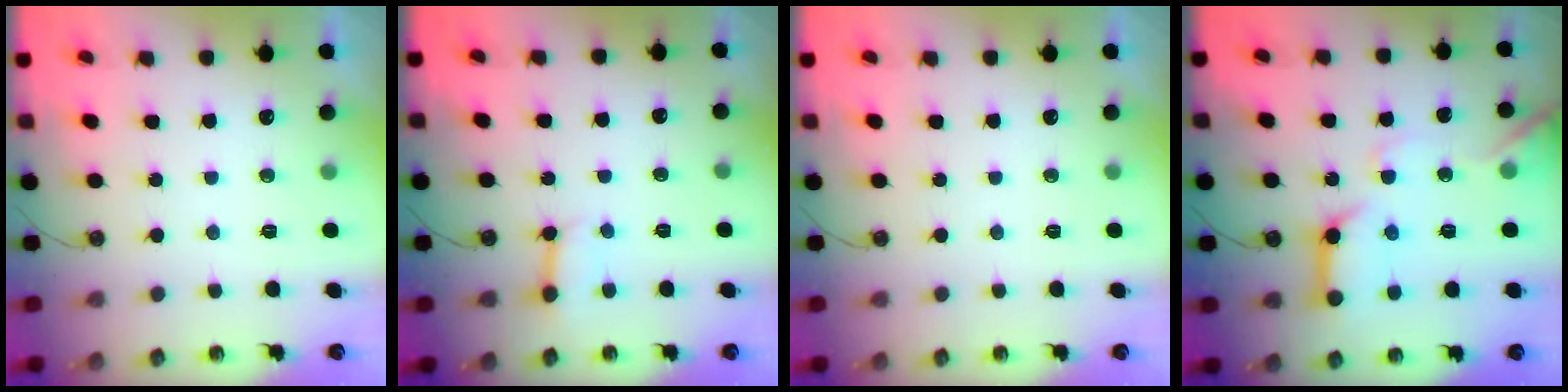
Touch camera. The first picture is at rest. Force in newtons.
{"total": 3.7, "press": 3.7, "slide": 0.1}
{"total": 0.0}
{"total": 14.5, "press": 14.4, "slide": 1.4}